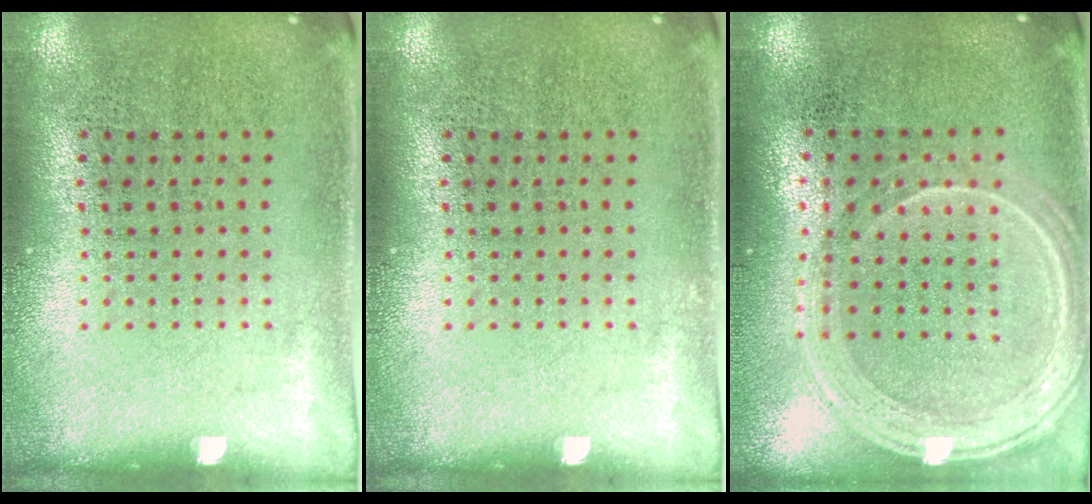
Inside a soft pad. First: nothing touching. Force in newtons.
{"total": 0.0}
{"total": 1.2, "press": 1.2, "slide": 0.2}